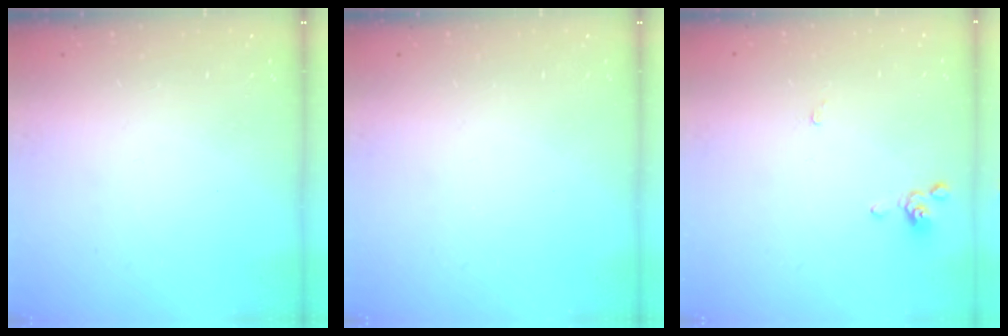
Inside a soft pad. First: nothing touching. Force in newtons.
{"total": 0.0}
{"total": 0.0}